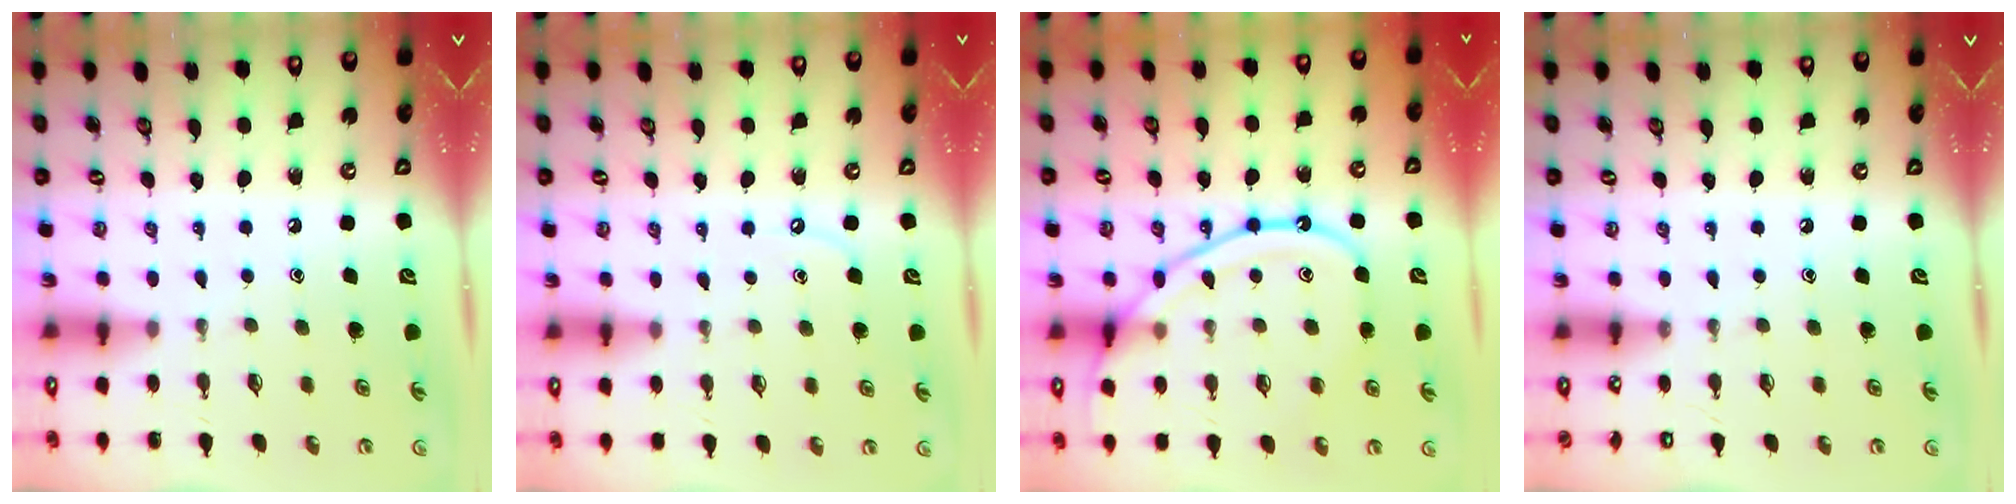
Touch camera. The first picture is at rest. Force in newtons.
{"total": 3.7, "press": 3.7, "slide": 0.5}
{"total": 14.2, "press": 14.2, "slide": 1.3}
{"total": 0.0}